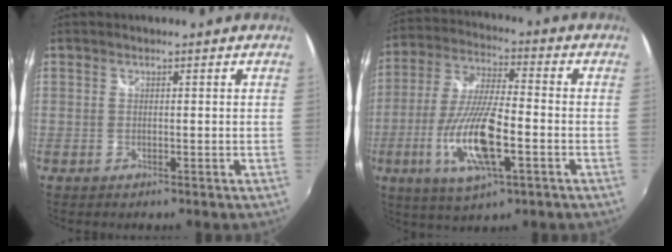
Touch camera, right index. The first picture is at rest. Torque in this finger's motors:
{"motor_torque": [2.14, 0.00, 1.05, 0.19]}